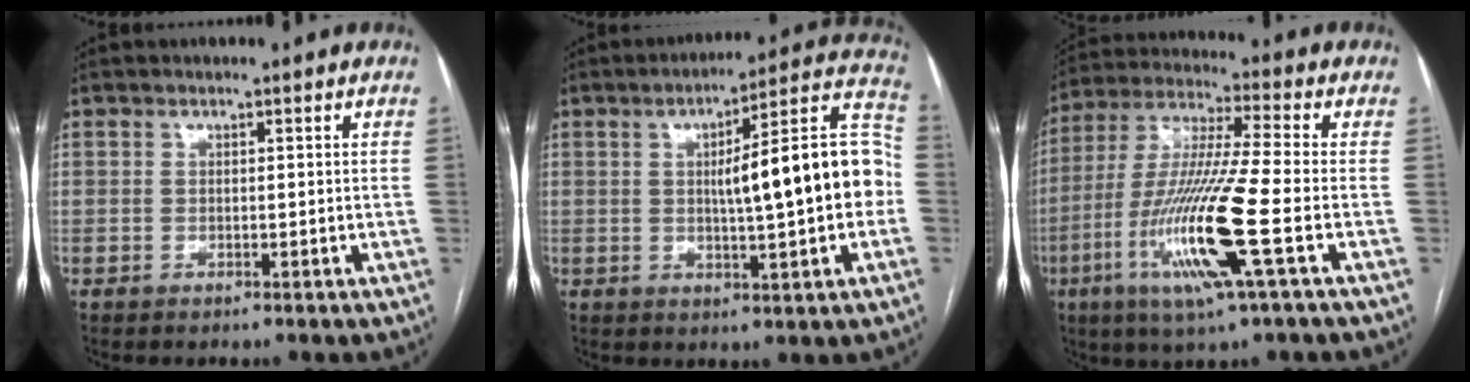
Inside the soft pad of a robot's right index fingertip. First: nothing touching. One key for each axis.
{"total": 16.9, "fx": -0.2, "fy": 2.0, "fz": 16.8, "tx": -0.233, "ty": 0.037, "tz": -0.003}
{"total": 16.7, "fx": -5.5, "fy": -0.3, "fz": 15.8, "tx": -0.330, "ty": -0.020, "tz": -0.107}